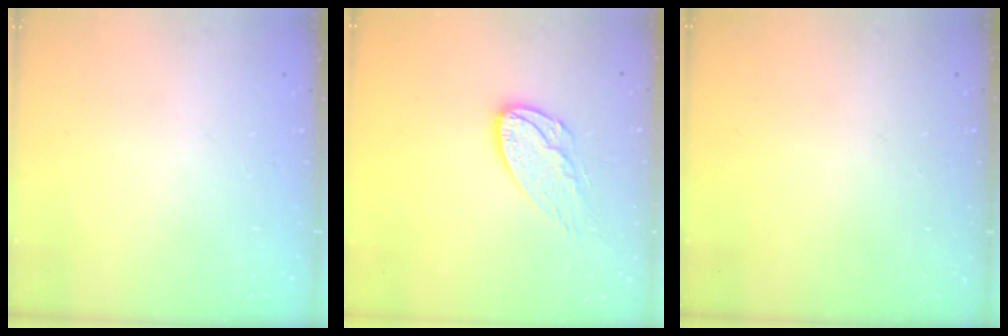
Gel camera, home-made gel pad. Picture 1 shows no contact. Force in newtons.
{"total": 10.9, "press": 10.9, "slide": 0.8}
{"total": 0.0}